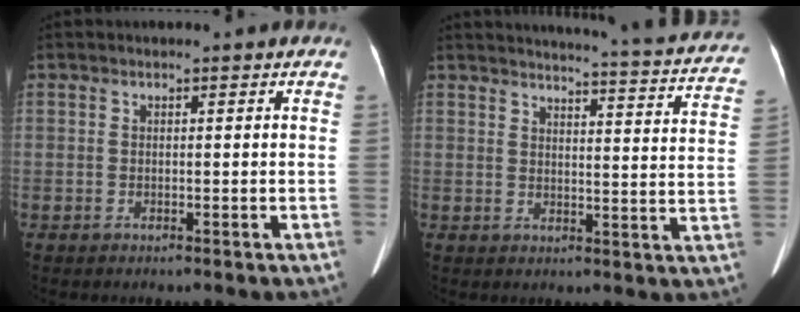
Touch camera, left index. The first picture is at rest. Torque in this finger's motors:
{"motor_torque": [0.79, -1.35, 0.14, 0.06]}